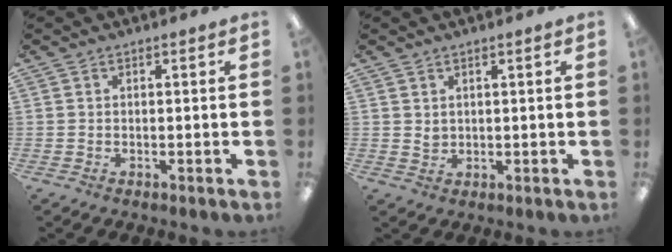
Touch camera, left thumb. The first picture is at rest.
{"total": 1.7, "force": [1.1, 1.1, 0.6], "torque": [-0.013, 0.001, 0.021]}